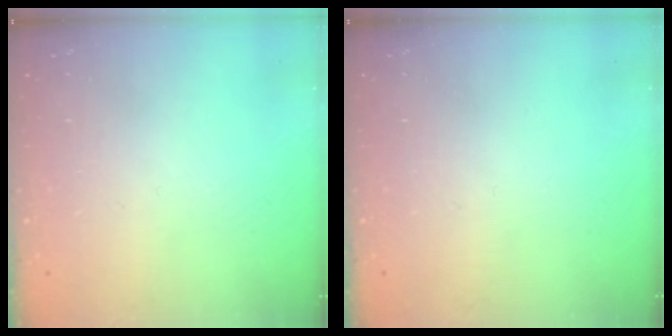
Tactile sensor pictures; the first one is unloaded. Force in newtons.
{"total": 0.0}